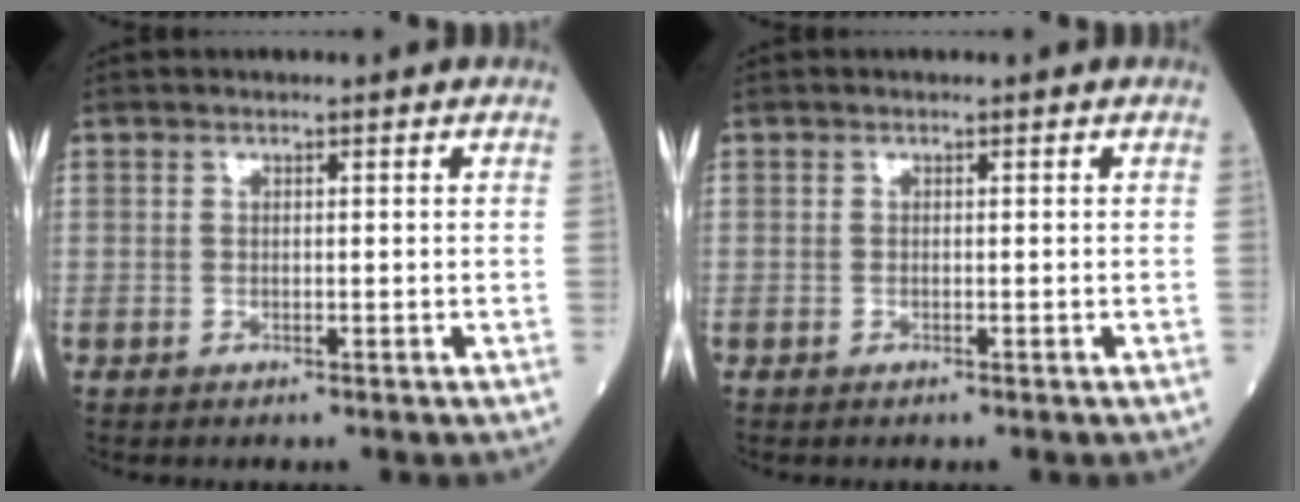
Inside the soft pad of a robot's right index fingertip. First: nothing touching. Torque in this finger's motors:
{"motor_torque": [0.01, 0.00, 0.01, -0.01]}